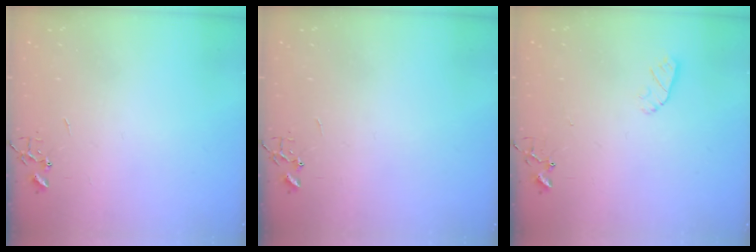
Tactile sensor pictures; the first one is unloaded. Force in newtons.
{"total": 0.0}
{"total": 4.4, "press": 4.4, "slide": 0.6}